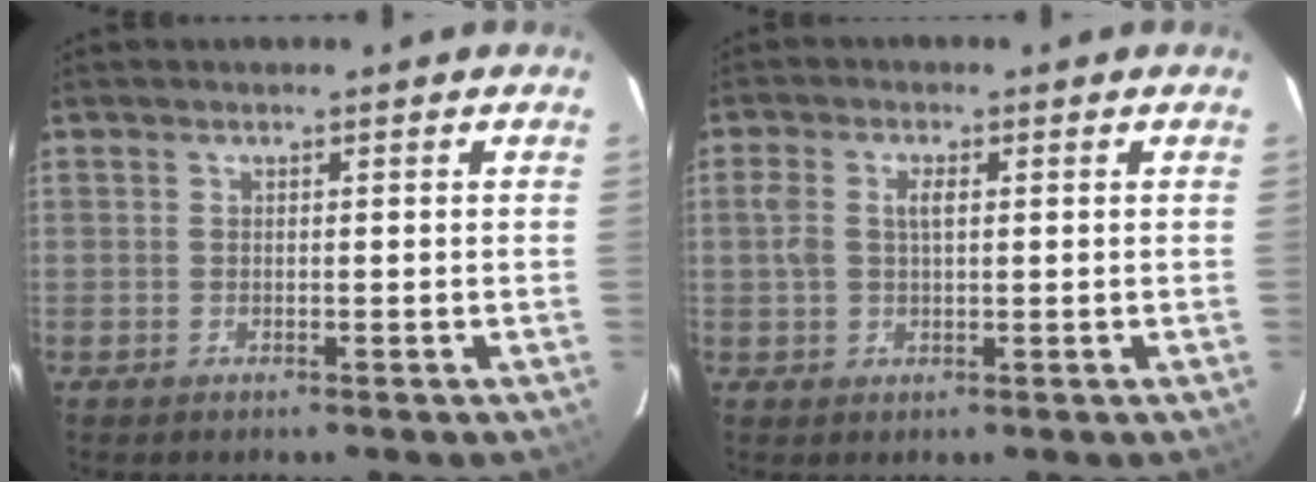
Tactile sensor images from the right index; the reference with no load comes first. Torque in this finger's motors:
{"motor_torque": [0.02, -0.09, 0.18, 0.07]}